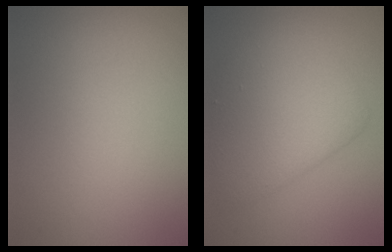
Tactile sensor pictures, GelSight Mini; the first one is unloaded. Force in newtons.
{"total": 6.2, "press": 6.2, "slide": 0.1}